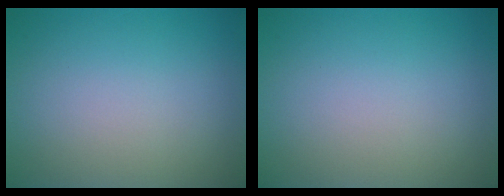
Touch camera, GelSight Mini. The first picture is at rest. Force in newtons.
{"total": 0.0}